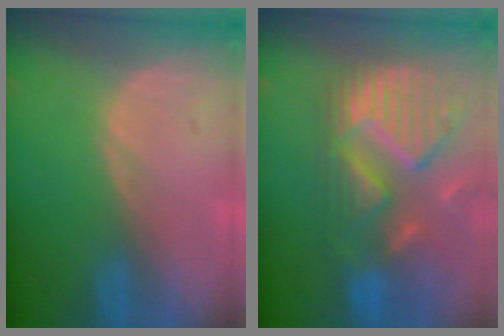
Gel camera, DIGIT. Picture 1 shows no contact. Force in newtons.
{"total": 13.5, "press": 11.4, "slide": 7.2}